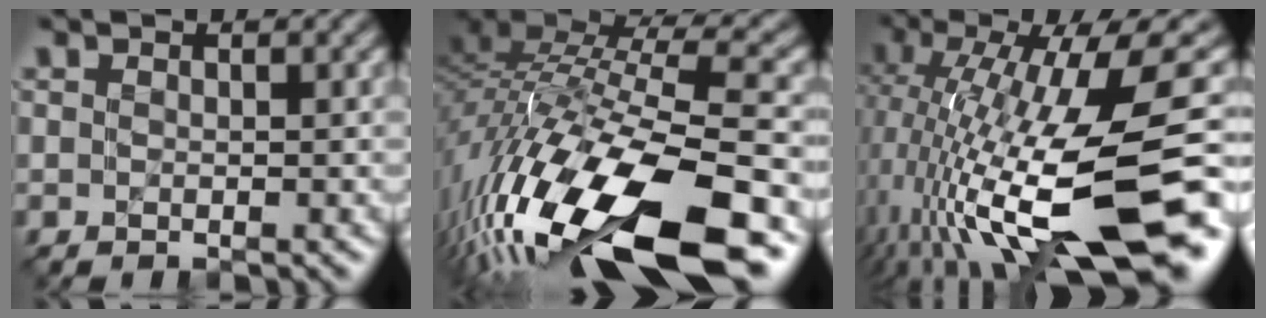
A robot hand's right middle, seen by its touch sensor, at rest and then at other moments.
{"total": 17.3, "force": [-8.0, 5.6, 14.4], "torque": [-0.293, -0.014, -0.126]}
{"total": 16.0, "force": [-2.9, 5.5, 14.7], "torque": [-0.252, -0.009, -0.038]}